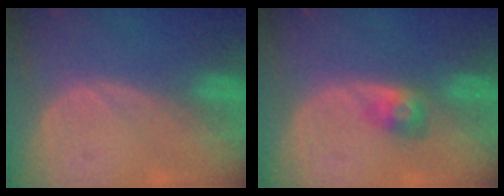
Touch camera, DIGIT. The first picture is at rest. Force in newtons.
{"total": 2.9, "press": 2.7, "slide": 1.1}